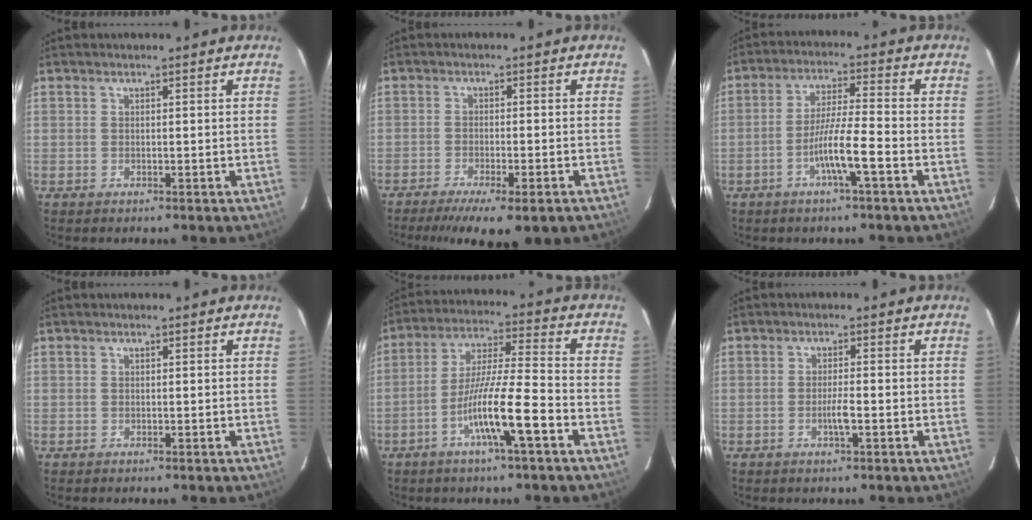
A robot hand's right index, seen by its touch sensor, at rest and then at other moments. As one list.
[{"total": 11.0, "force": [-8.3, 1.7, 7.1], "torque": [-0.097, -0.019, -0.123]}, {"total": 7.3, "force": [-3.0, -0.3, 6.6], "torque": [-0.124, 0.004, -0.056]}, {"total": 0.0}, {"total": 11.3, "force": [-4.9, -0.1, 10.2], "torque": [-0.191, 0.002, -0.091]}, {"total": 2.3, "force": [-0.8, 0.0, 2.2], "torque": [-0.042, 0.000, -0.015]}]